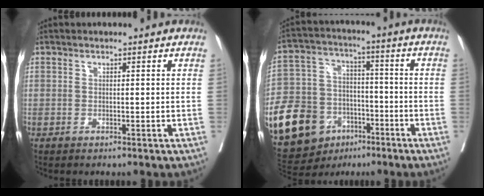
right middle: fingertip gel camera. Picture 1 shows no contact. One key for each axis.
{"total": 24.4, "fx": -12.3, "fy": 17.2, "fz": 12.3, "tx": -0.325, "ty": 0.028, "tz": -0.206}